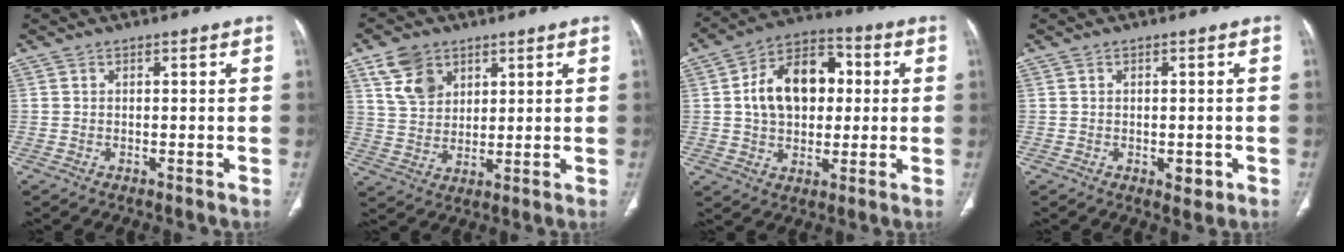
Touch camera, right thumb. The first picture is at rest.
{"total": 8.2, "force": [4.5, 5.8, 3.8], "torque": [-0.051, -0.020, 0.091]}
{"total": 15.4, "force": [1.9, 10.5, 11.0], "torque": [-0.148, 0.020, 0.025]}
{"total": 2.4, "force": [-0.7, 1.4, 1.8], "torque": [-0.013, 0.000, -0.005]}